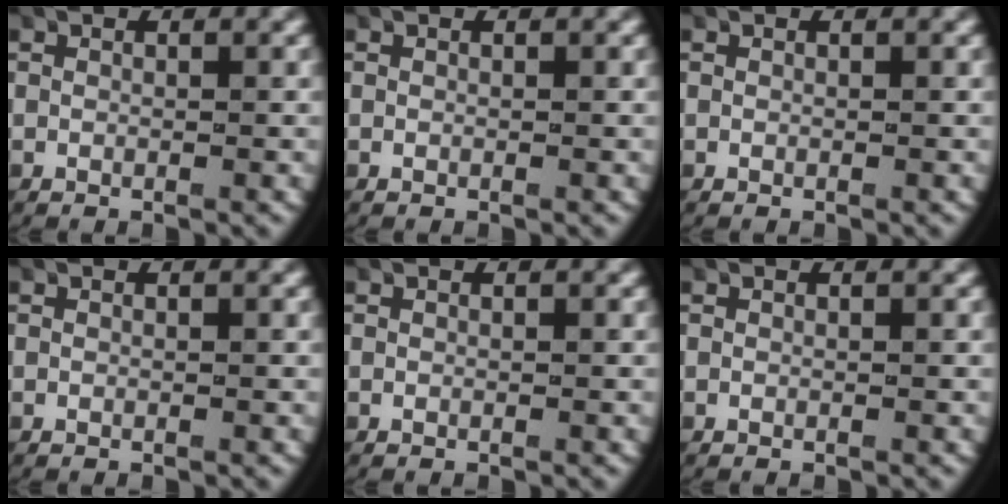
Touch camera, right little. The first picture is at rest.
{"total": 0.0}
{"total": 0.0}
{"total": 0.0}
{"total": 0.0}
{"total": 0.0}